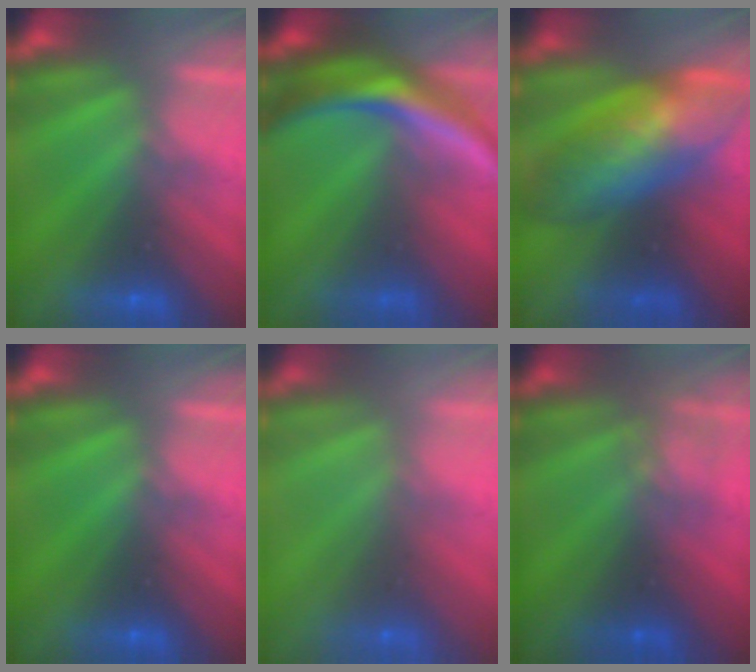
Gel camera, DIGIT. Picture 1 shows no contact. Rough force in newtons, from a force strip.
{"total": 9.0}
{"total": 9.5}
{"total": 0.0}
{"total": 9.6}
{"total": 2.5}